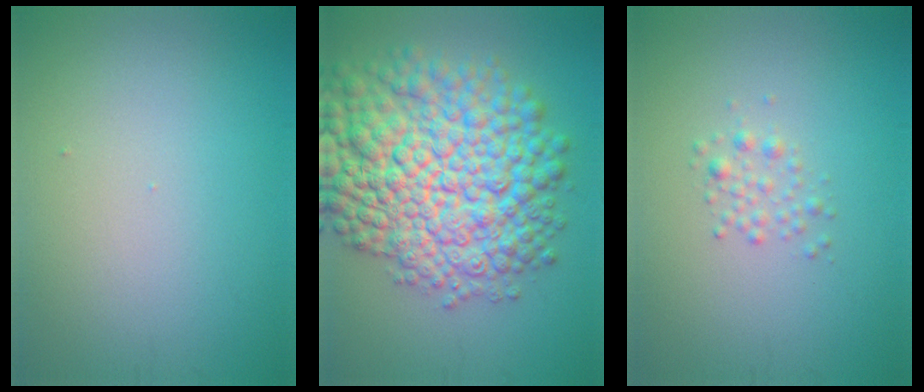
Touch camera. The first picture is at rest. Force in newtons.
{"total": 13.6, "press": 13.6, "slide": 0.3}
{"total": 1.3, "press": 1.3, "slide": 0.0}